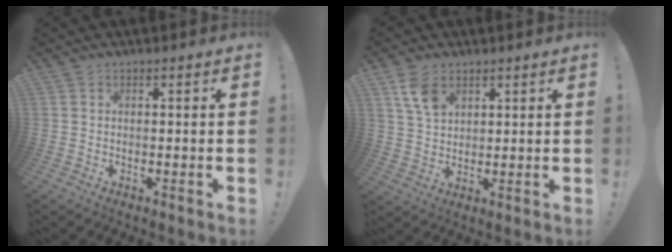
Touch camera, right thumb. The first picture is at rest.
{"total": 7.4, "force": [4.0, 4.6, 4.2], "torque": [-0.076, -0.011, 0.079]}